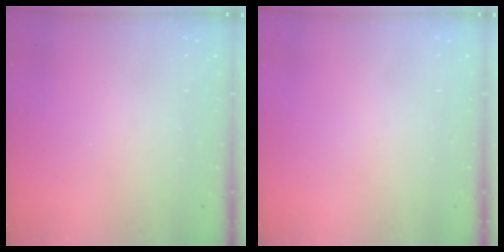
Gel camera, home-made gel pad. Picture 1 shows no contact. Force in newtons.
{"total": 0.0}